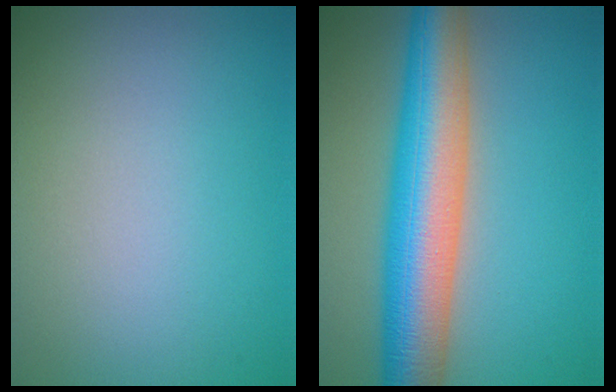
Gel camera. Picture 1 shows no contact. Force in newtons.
{"total": 10.5, "press": 10.5, "slide": 0.1}